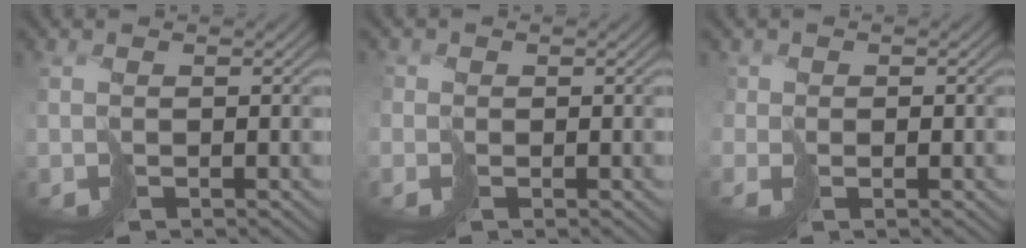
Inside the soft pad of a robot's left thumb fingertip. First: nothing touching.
{"total": 1.2, "force": [-0.3, 0.9, -0.7], "torque": [0.019, 0.002, -0.015]}
{"total": 0.9, "force": [0.3, 0.4, -0.8], "torque": [0.027, -0.002, 0.003]}